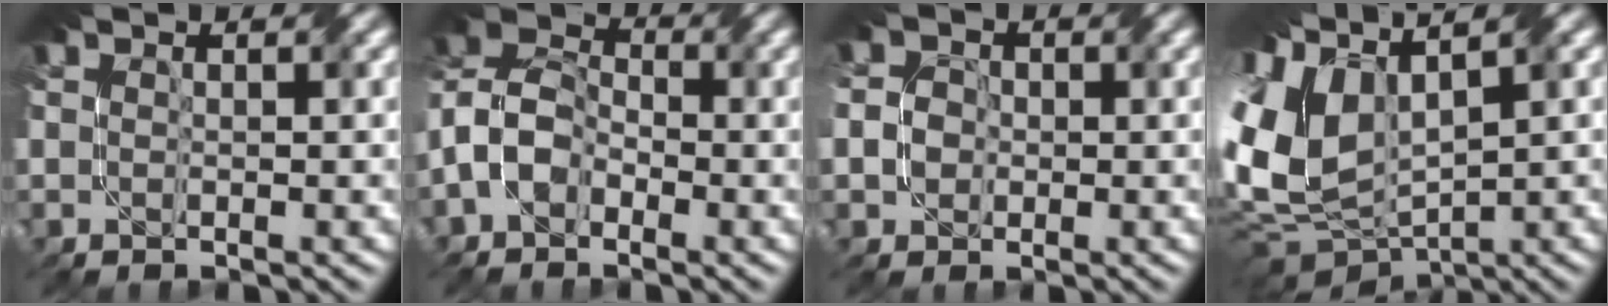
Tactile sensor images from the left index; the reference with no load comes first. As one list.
[{"total": 5.3, "force": [-2.2, 3.7, 3.1], "torque": [-0.063, 0.013, -0.059]}, {"total": 2.2, "force": [-0.7, 1.9, 0.9], "torque": [-0.014, 0.001, -0.020]}, {"total": 12.5, "force": [2.8, 7.1, 9.9], "torque": [-0.249, 0.007, 0.060]}]